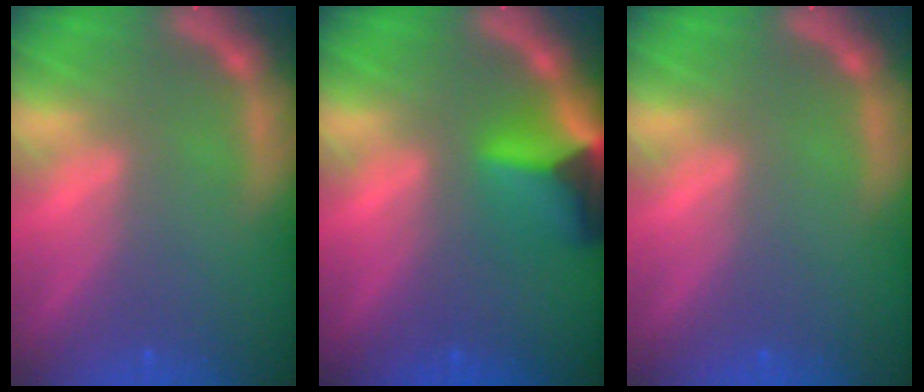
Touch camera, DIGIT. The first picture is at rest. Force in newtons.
{"total": 6.4}
{"total": 0.0}